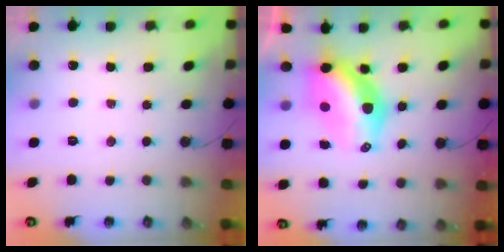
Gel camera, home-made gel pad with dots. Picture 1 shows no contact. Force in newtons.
{"total": 12.2, "press": 11.5, "slide": 4.2}